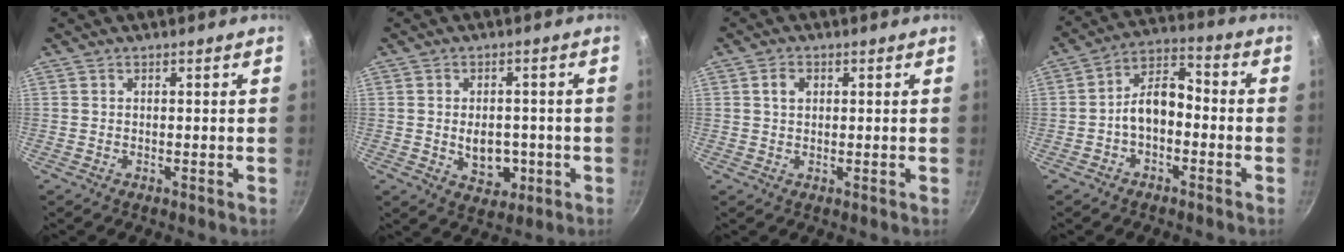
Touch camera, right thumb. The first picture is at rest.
{"total": 7.2, "force": [-1.2, 5.2, 4.9], "torque": [-0.045, 0.003, -0.007]}
{"total": 2.8, "force": [0.9, 2.1, 1.7], "torque": [-0.022, 0.002, 0.014]}
{"total": 8.6, "force": [-2.1, 5.3, 6.4], "torque": [-0.090, 0.050, -0.046]}